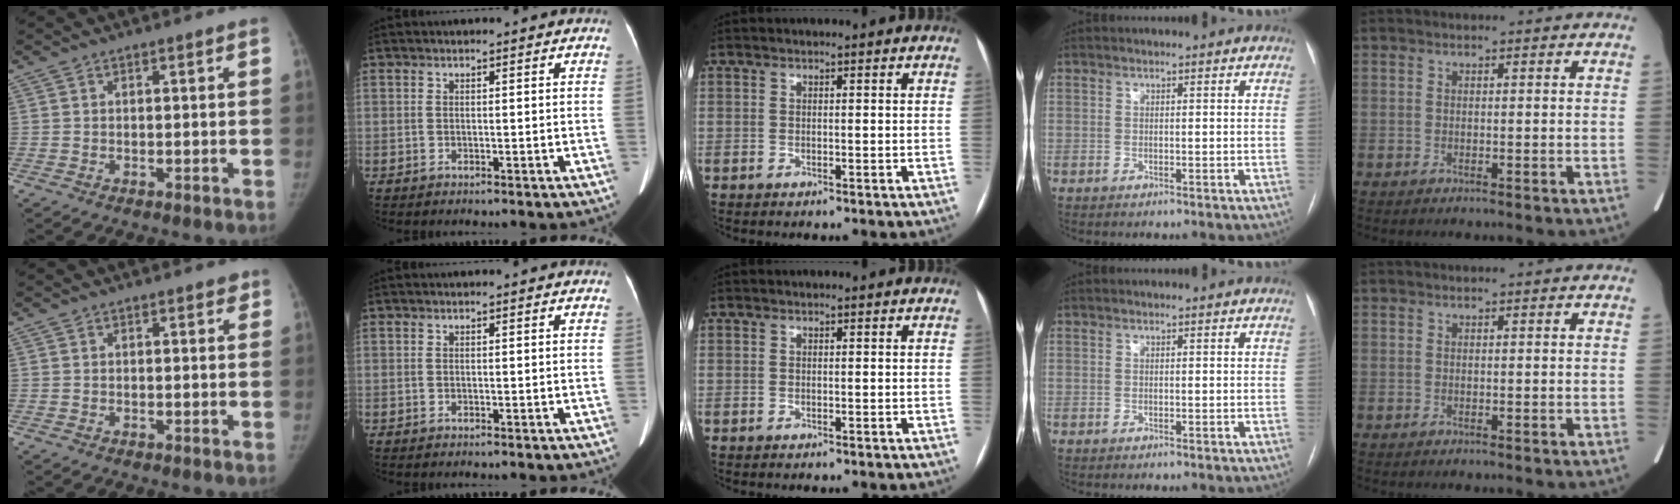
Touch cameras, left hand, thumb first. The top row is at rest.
{"thumb": {"total": 0.9, "force": [0.5, 0.5, 0.4], "torque": [0.006, -0.001, 0.001]}}